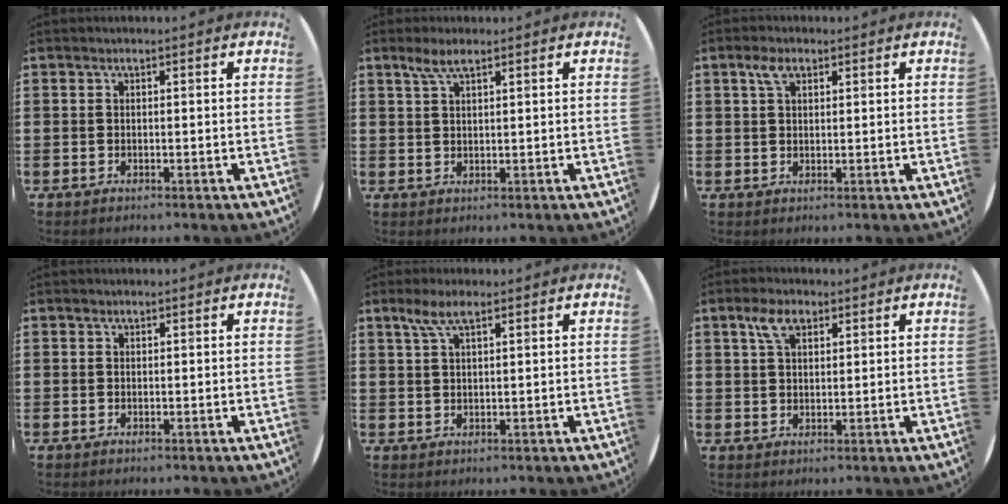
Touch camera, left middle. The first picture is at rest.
{"total": 3.0, "force": [2.1, 0.7, 2.0], "torque": [-0.042, 0.006, 0.036]}
{"total": 2.8, "force": [1.6, 1.4, 1.7], "torque": [-0.031, 0.004, 0.027]}
{"total": 0.0}
{"total": 3.8, "force": [2.4, 1.0, 2.8], "torque": [-0.060, 0.006, 0.041]}
{"total": 4.1, "force": [2.5, 2.1, 2.4], "torque": [-0.046, 0.006, 0.043]}